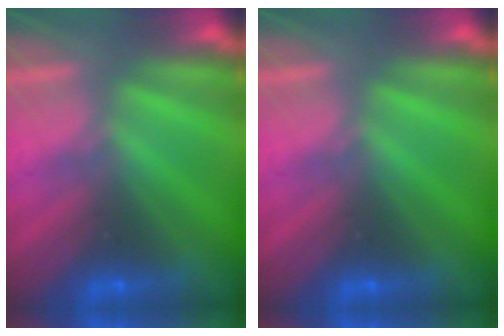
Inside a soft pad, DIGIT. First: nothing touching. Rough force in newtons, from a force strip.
{"total": 0.0}